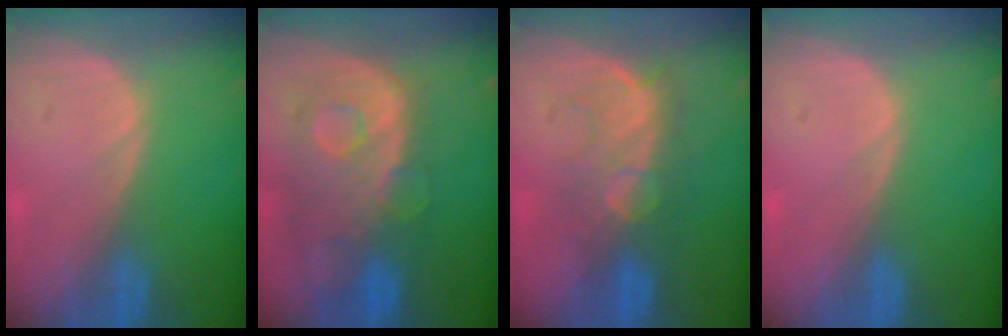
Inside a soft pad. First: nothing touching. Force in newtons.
{"total": 11.1, "press": 9.7, "slide": 5.4}
{"total": 8.0, "press": 7.8, "slide": 2.0}
{"total": 0.0}